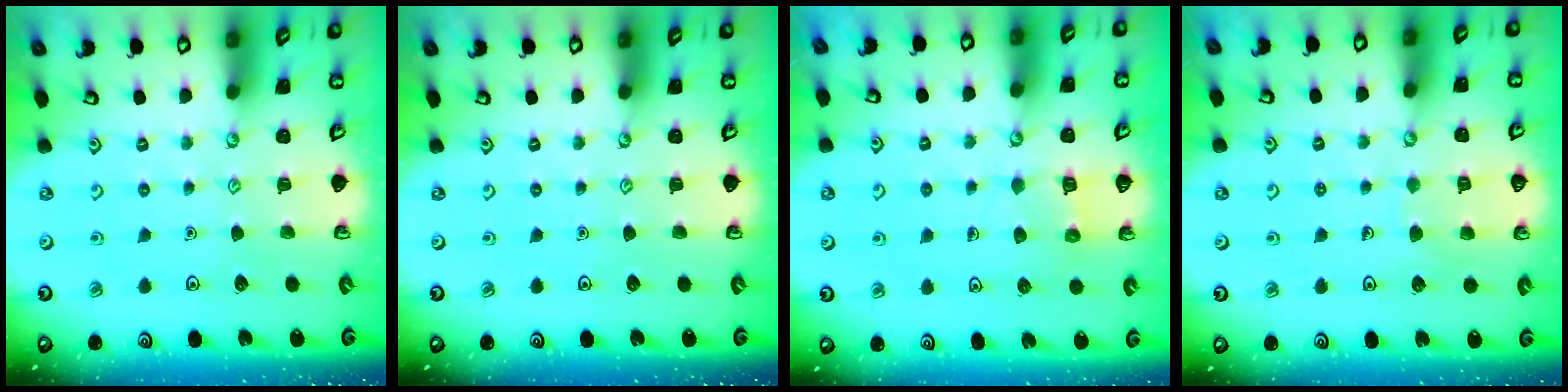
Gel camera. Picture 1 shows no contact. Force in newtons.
{"total": 0.0}
{"total": 5.8, "press": 5.7, "slide": 0.5}
{"total": 4.9, "press": 4.9, "slide": 0.3}